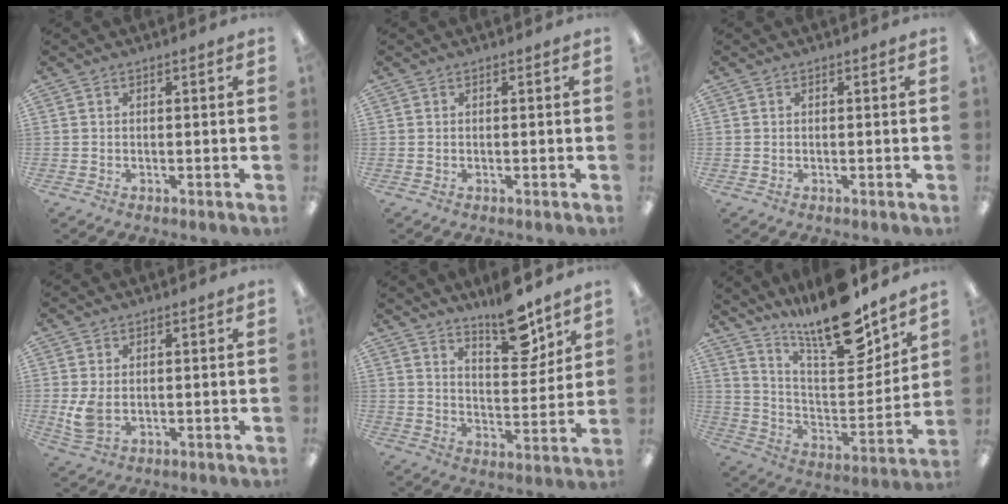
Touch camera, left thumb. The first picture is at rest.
{"total": 0.0}
{"total": 0.0}
{"total": 5.1, "force": [0.3, 3.4, 3.8], "torque": [-0.080, -0.009, 0.000]}
{"total": 12.2, "force": [9.6, 4.7, 6.0], "torque": [-0.065, -0.068, 0.165]}
{"total": 19.3, "force": [15.8, 4.4, 10.2], "torque": [-0.178, -0.119, 0.269]}